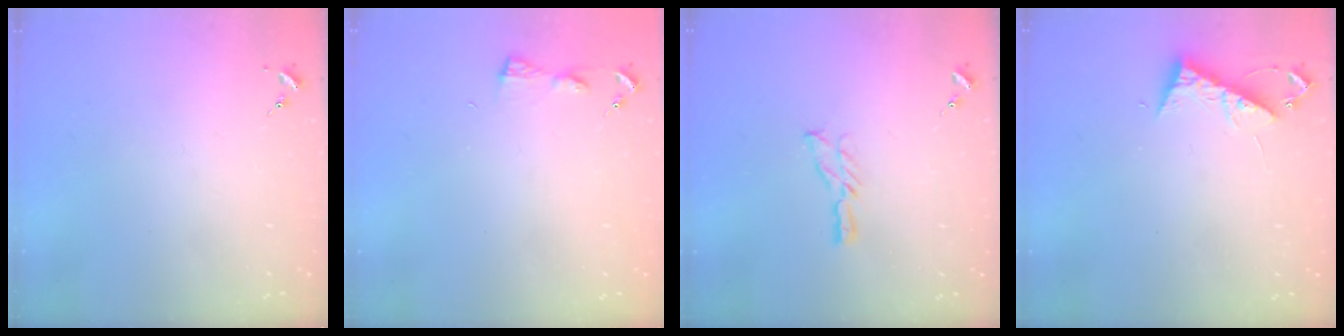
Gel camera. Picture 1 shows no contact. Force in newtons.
{"total": 3.2, "press": 3.1, "slide": 0.3}
{"total": 5.8, "press": 5.8, "slide": 0.5}
{"total": 7.7, "press": 7.6, "slide": 0.6}